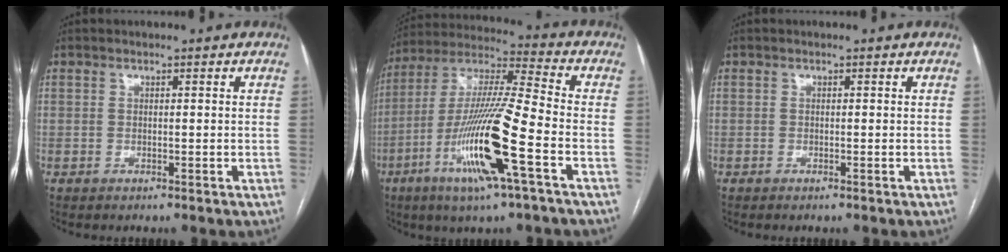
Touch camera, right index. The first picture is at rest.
{"total": 17.6, "force": [-6.6, 0.3, 16.3], "torque": [-0.328, -0.015, -0.126]}
{"total": 0.0}